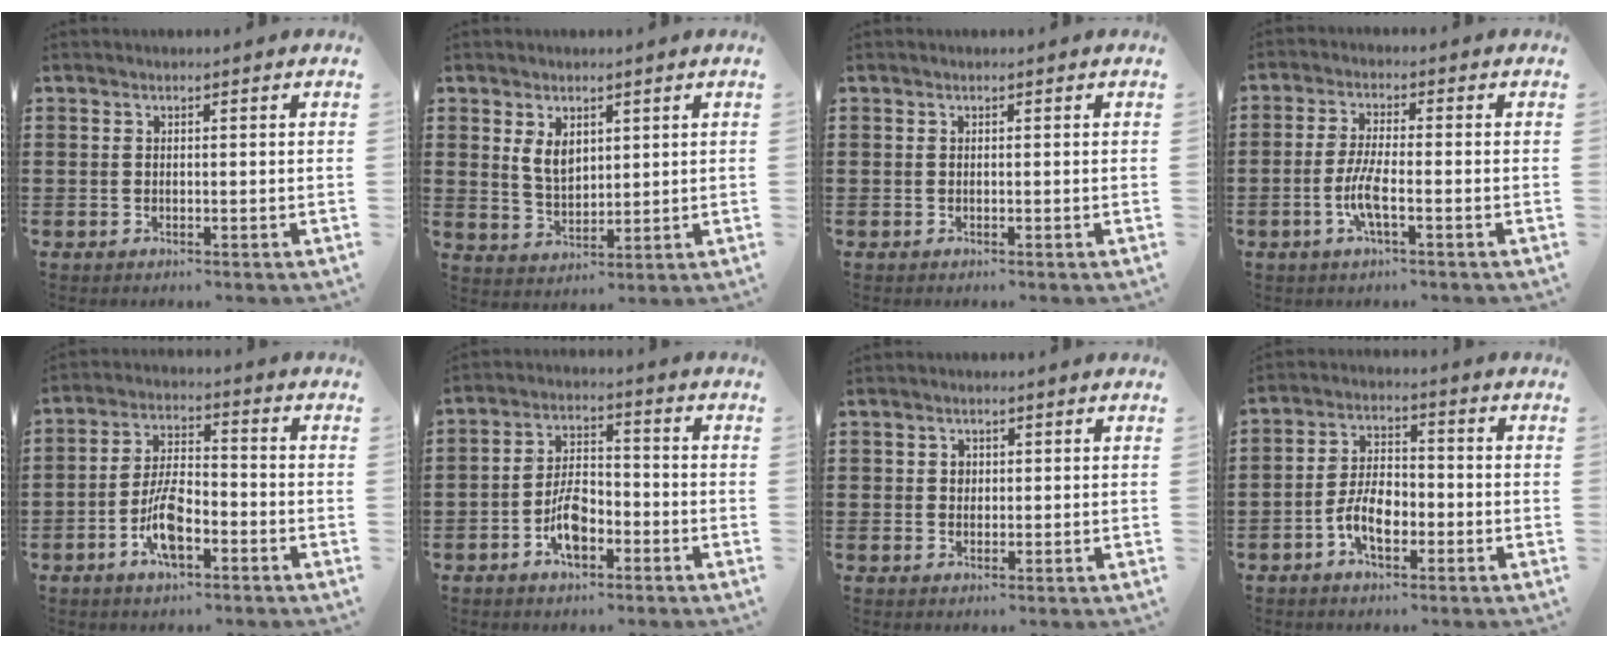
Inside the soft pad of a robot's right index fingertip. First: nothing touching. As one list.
[{"total": 4.2, "force": [1.8, 2.6, 2.8], "torque": [-0.054, 0.003, 0.031]}, {"total": 0.0}, {"total": 5.0, "force": [-1.9, 0.9, 4.6], "torque": [-0.105, -0.007, -0.044]}, {"total": 8.0, "force": [-3.4, 3.2, 6.4], "torque": [-0.137, 0.001, -0.067]}, {"total": 6.6, "force": [-3.0, 3.3, 4.9], "torque": [-0.100, 0.007, -0.059]}, {"total": 1.3, "force": [0.3, 1.1, 0.6], "torque": [-0.013, 0.007, 0.005]}, {"total": 6.3, "force": [-2.6, 3.5, 4.6], "torque": [-0.101, 0.004, -0.052]}]